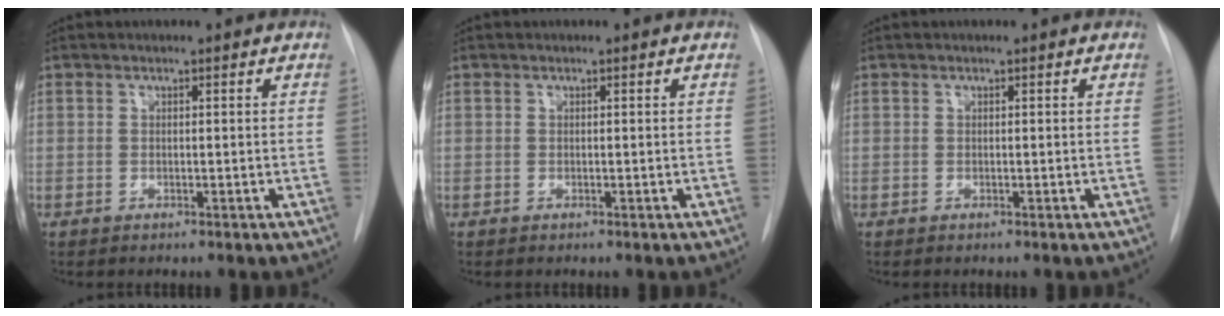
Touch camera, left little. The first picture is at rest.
{"total": 0.0}
{"total": 0.0}